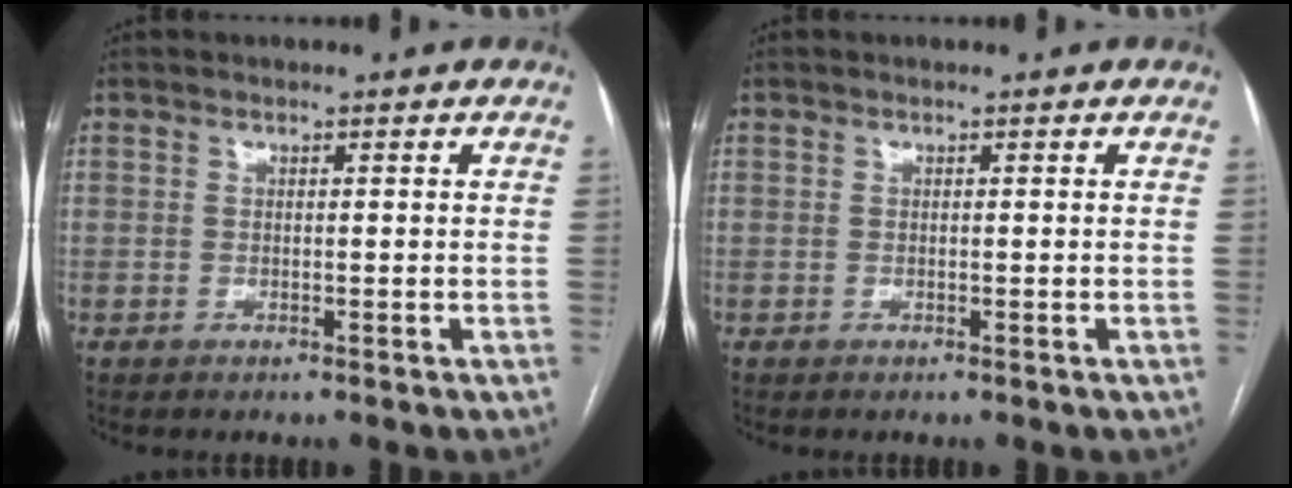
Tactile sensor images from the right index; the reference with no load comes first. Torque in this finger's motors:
{"motor_torque": [0.00, 0.00, 0.00, 0.00]}